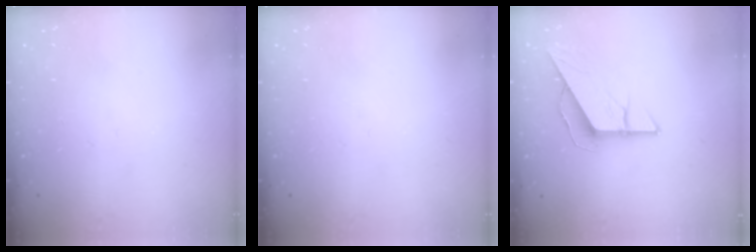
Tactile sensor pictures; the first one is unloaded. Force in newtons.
{"total": 0.0}
{"total": 8.3, "press": 8.3, "slide": 0.7}